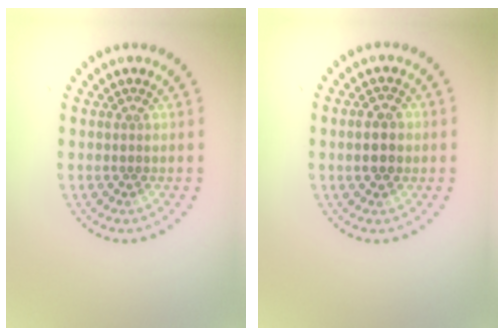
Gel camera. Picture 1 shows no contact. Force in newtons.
{"total": 2.6, "press": 2.6, "slide": 0.2}